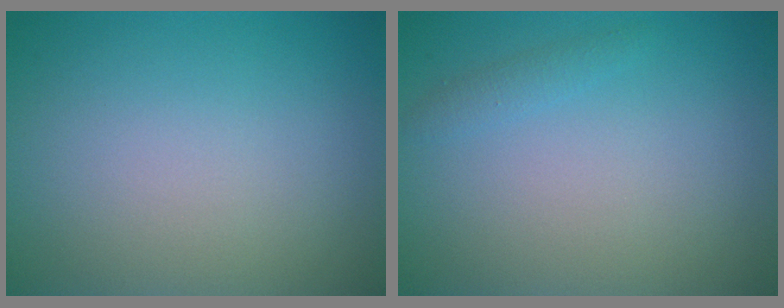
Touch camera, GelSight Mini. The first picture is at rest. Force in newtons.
{"total": 0.9, "press": 0.9, "slide": 0.1}